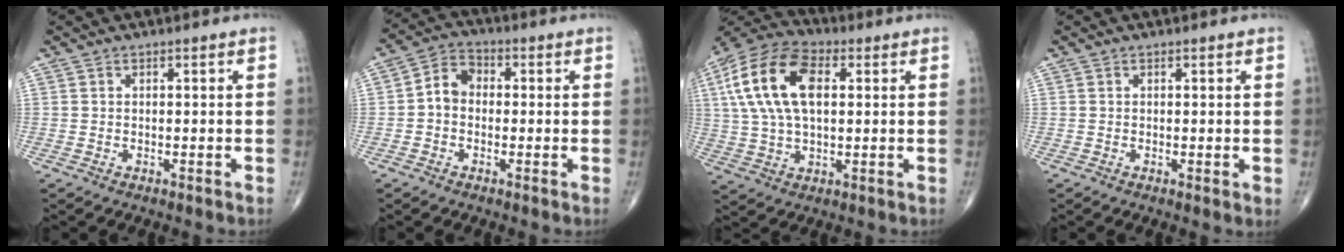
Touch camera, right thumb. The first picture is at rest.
{"total": 5.8, "force": [-0.5, 4.7, 3.5], "torque": [-0.045, 0.024, -0.022]}
{"total": 17.4, "force": [4.0, 9.5, 14.0], "torque": [-0.275, 0.017, 0.068]}
{"total": 1.0, "force": [0.2, 0.1, 1.0], "torque": [-0.018, -0.007, 0.000]}